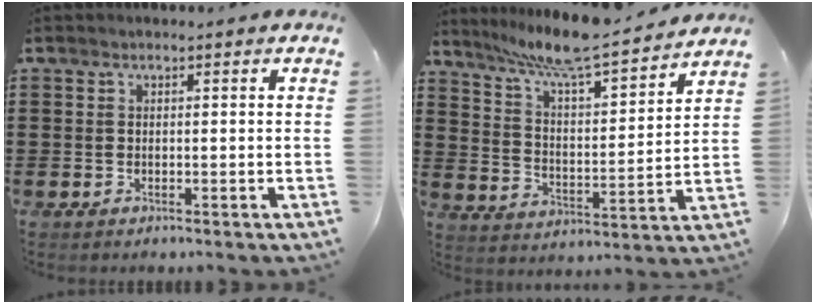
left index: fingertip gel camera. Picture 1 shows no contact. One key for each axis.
{"total": 8.5, "fx": 7.6, "fy": 0.0, "fz": 3.8, "tx": -0.104, "ty": -0.051, "tz": 0.127}